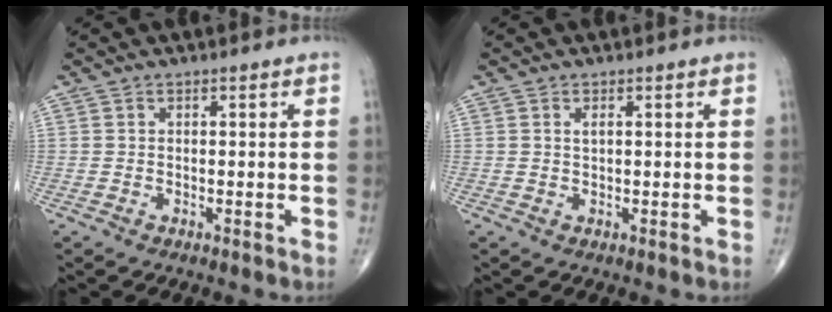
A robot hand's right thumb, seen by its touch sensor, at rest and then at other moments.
{"total": 1.0, "force": [0.3, 0.4, 0.8], "torque": [-0.016, 0.001, 0.006]}